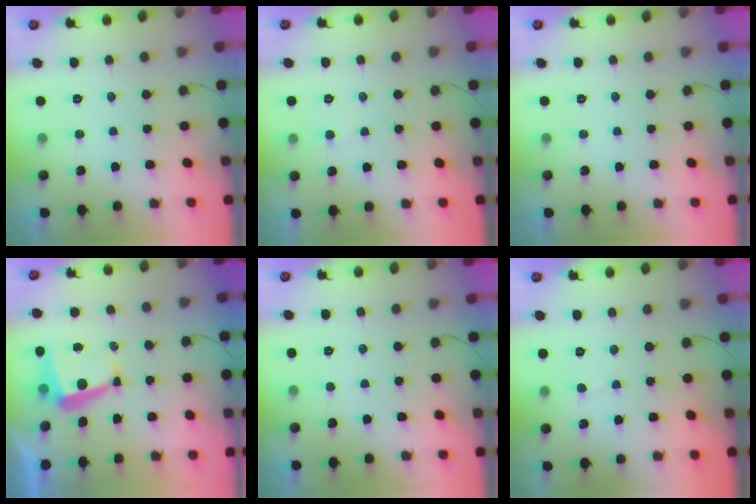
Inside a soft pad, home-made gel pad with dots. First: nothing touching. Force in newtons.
{"total": 3.7, "press": 3.7, "slide": 0.3}
{"total": 0.0}
{"total": 6.0, "press": 5.9, "slide": 0.6}
{"total": 1.9, "press": 1.9, "slide": 0.2}
{"total": 0.7, "press": 0.7, "slide": 0.0}